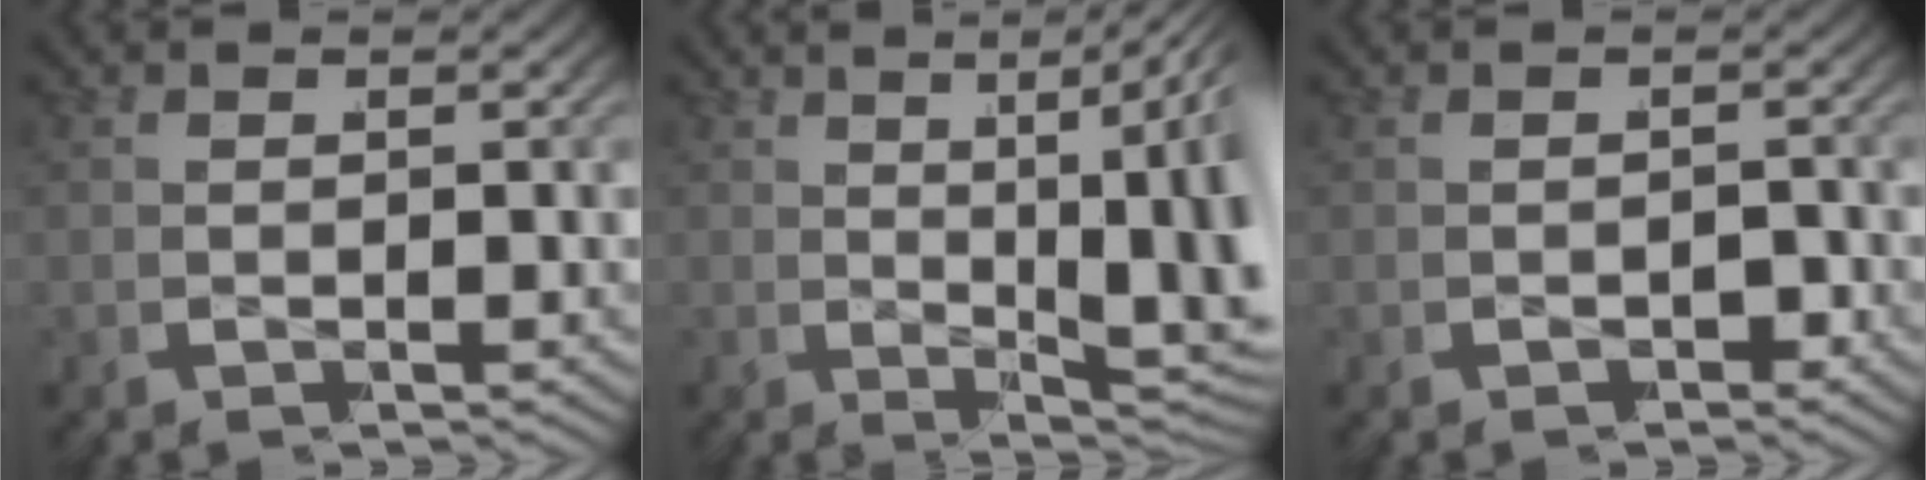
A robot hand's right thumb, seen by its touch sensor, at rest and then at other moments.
{"total": 10.4, "force": [-0.5, 4.7, 9.2], "torque": [-0.135, -0.011, -0.002]}
{"total": 1.6, "force": [-0.9, 0.9, 0.9], "torque": [-0.011, -0.004, -0.014]}